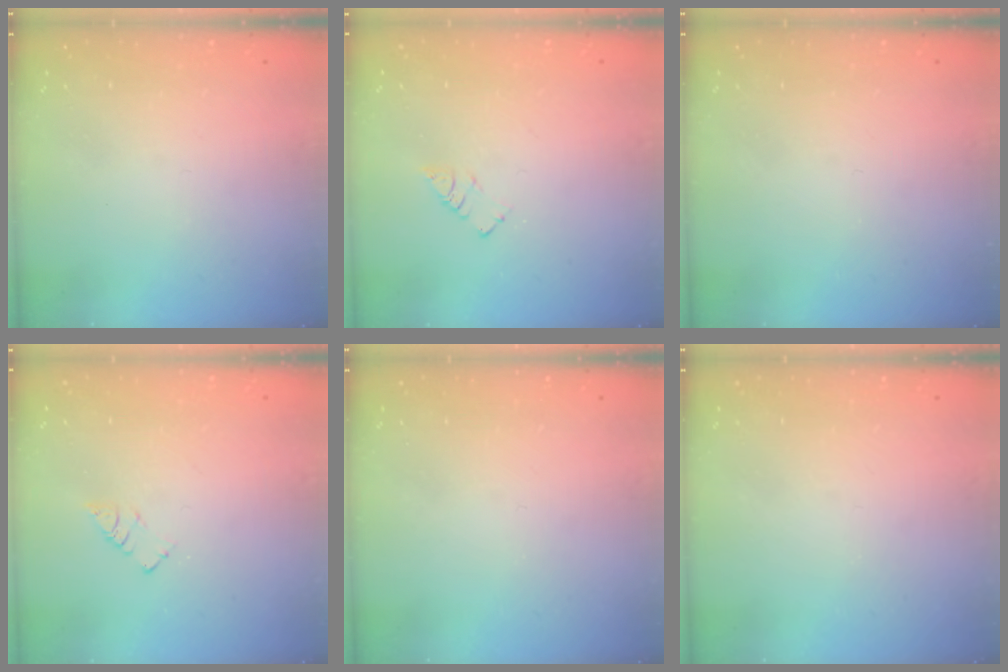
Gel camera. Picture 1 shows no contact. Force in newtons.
{"total": 3.3, "press": 3.3, "slide": 0.4}
{"total": 0.0}
{"total": 3.3, "press": 3.3, "slide": 0.4}
{"total": 0.0}
{"total": 0.0}